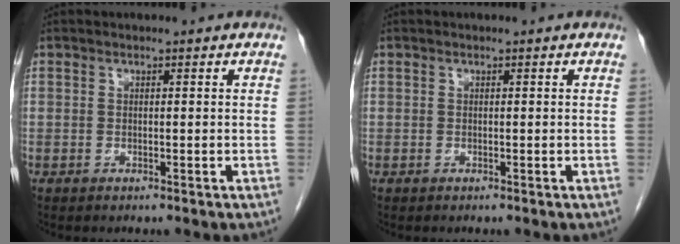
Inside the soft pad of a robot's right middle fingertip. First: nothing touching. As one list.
[{"total": 0.0}]